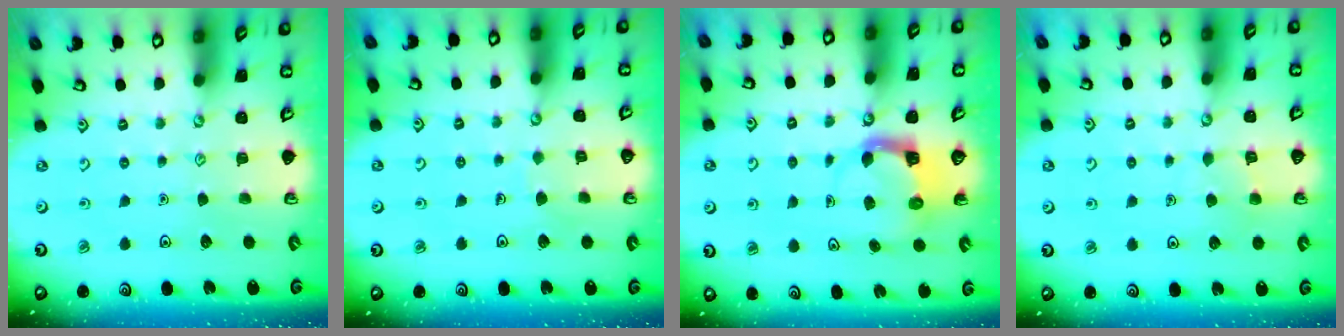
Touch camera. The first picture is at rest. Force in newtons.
{"total": 4.0, "press": 4.0, "slide": 0.3}
{"total": 3.9, "press": 3.9, "slide": 0.3}
{"total": 5.7, "press": 5.7, "slide": 0.5}